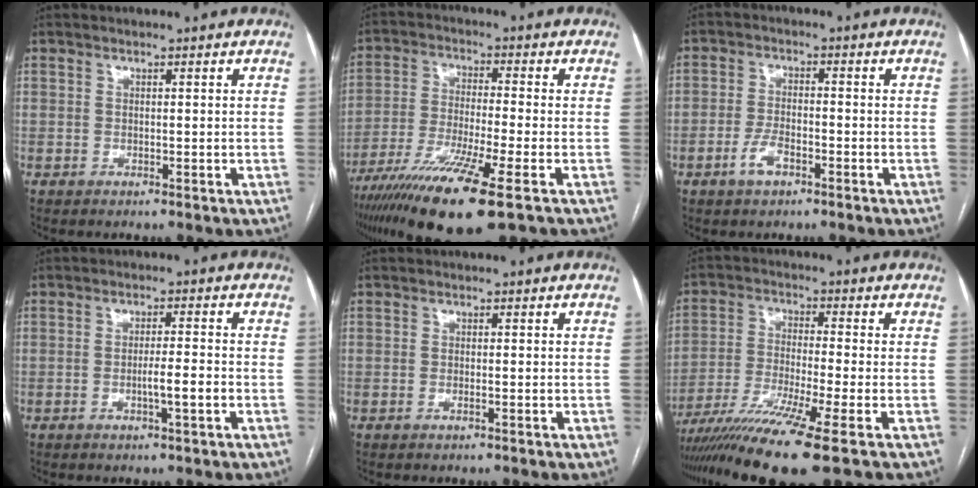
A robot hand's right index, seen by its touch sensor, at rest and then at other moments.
{"total": 14.3, "force": [-8.6, -0.1, 11.4], "torque": [-0.229, -0.040, -0.154]}
{"total": 4.1, "force": [-2.3, 1.9, 2.9], "torque": [-0.059, 0.003, -0.042]}
{"total": 3.8, "force": [-1.2, 0.0, 3.6], "torque": [-0.060, -0.002, -0.020]}
{"total": 0.7, "force": [-0.2, 0.1, 0.6], "torque": [-0.014, -0.001, -0.003]}
{"total": 13.0, "force": [-8.8, -1.6, 9.4], "torque": [-0.177, -0.035, -0.151]}